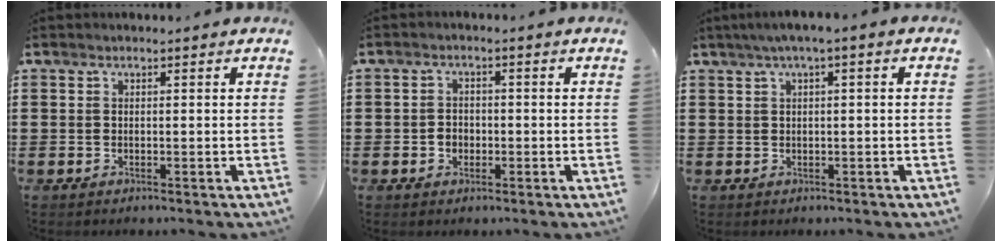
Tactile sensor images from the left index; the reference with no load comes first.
{"total": 2.4, "force": [-0.9, 2.1, 0.8], "torque": [-0.021, 0.003, -0.021]}
{"total": 1.7, "force": [-0.2, 0.2, 1.7], "torque": [-0.028, 0.000, -0.006]}